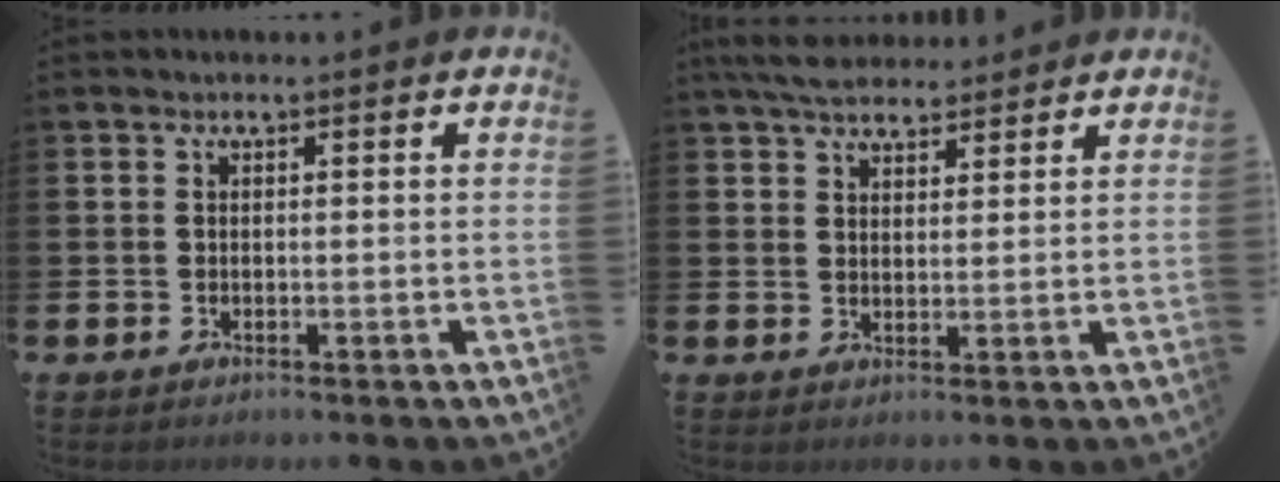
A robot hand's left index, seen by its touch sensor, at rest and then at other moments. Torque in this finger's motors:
{"motor_torque": [1.09, -1.04, 0.28, 0.18]}